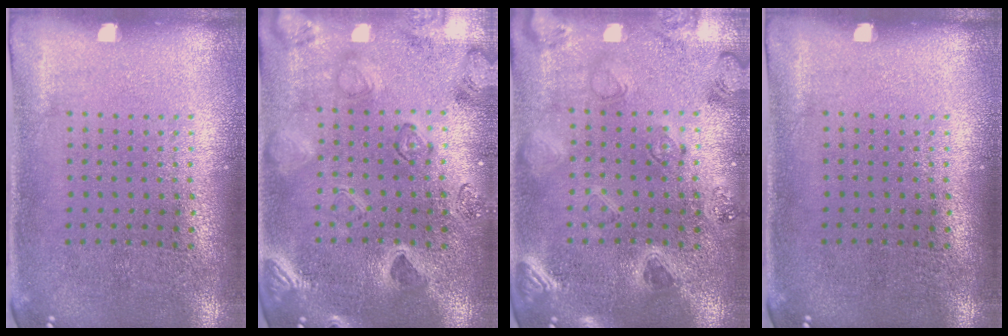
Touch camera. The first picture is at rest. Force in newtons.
{"total": 2.5, "press": 2.4, "slide": 0.9}
{"total": 0.7, "press": 0.7, "slide": 0.3}
{"total": 0.0}